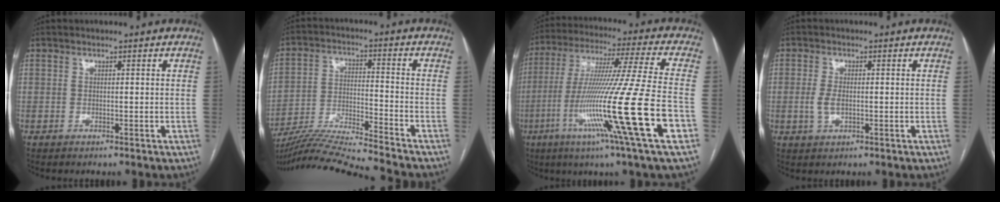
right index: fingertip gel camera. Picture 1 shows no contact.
{"total": 17.3, "force": [-16.0, -2.2, 6.0], "torque": [-0.107, -0.017, -0.271]}
{"total": 24.3, "force": [-7.8, -1.8, 22.9], "torque": [-0.406, -0.040, -0.153]}
{"total": 3.0, "force": [-0.4, 1.4, 2.6], "torque": [-0.061, -0.001, -0.007]}